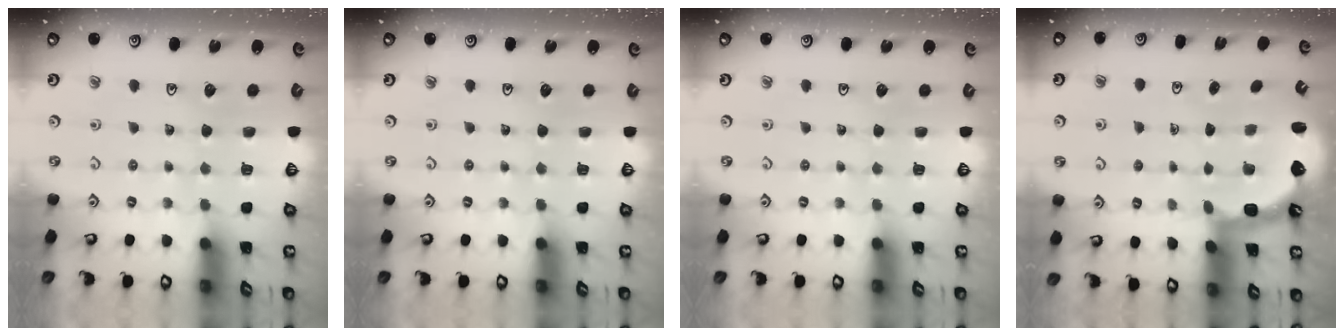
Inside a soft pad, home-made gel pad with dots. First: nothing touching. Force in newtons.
{"total": 0.0}
{"total": 0.0}
{"total": 2.8, "press": 2.2, "slide": 1.8}